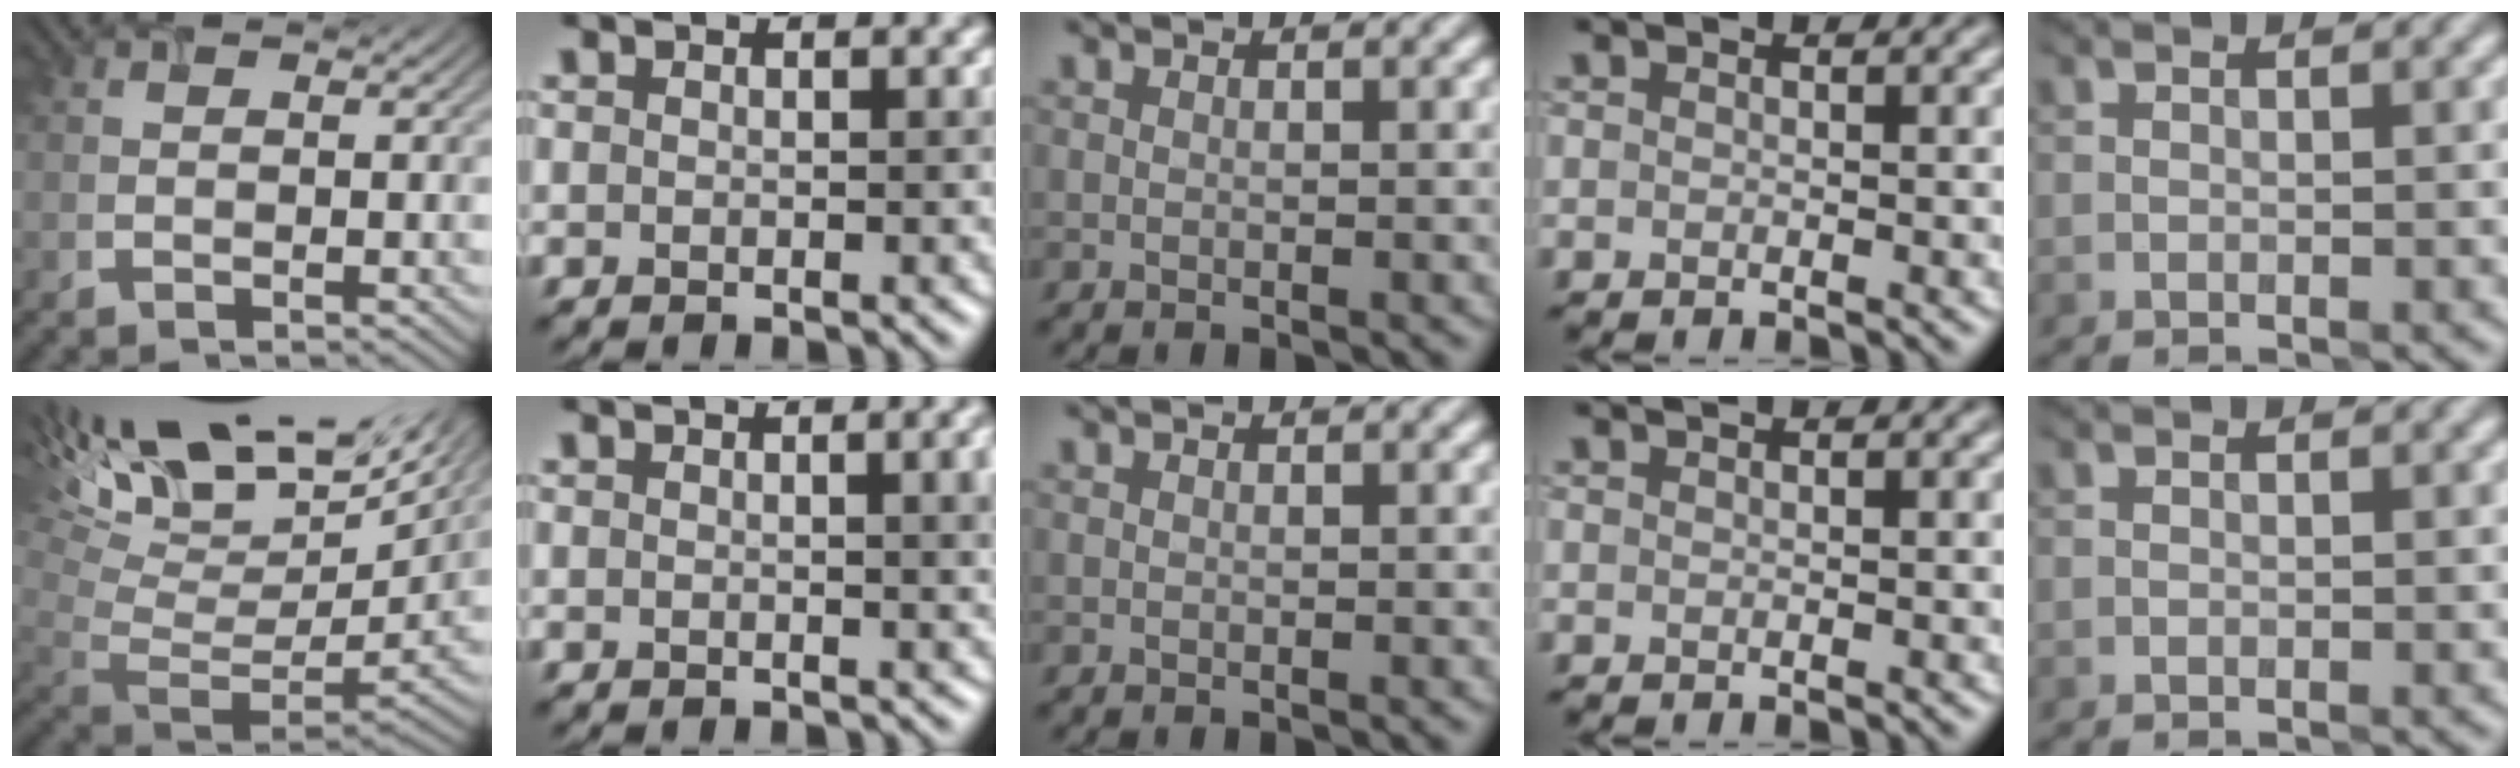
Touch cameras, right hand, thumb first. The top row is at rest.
{"thumb": {"total": 18.6, "force": [9.9, 7.3, 13.9], "torque": [-0.262, 0.019, 0.179]}, "index": {"total": 4.1, "force": [0.6, 1.6, 3.7], "torque": [-0.019, 0.015, 0.002]}}